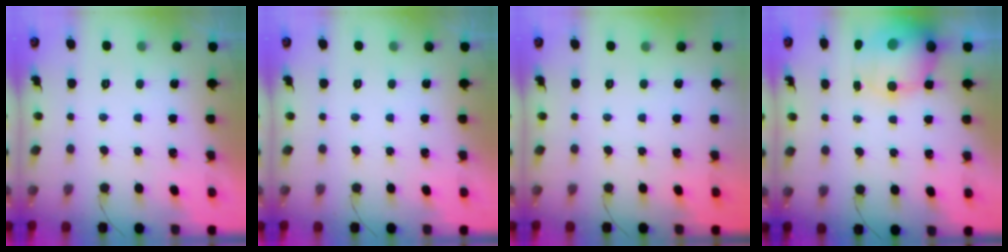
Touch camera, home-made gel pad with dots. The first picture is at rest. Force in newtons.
{"total": 0.0}
{"total": 0.0}
{"total": 13.2, "press": 12.8, "slide": 3.1}